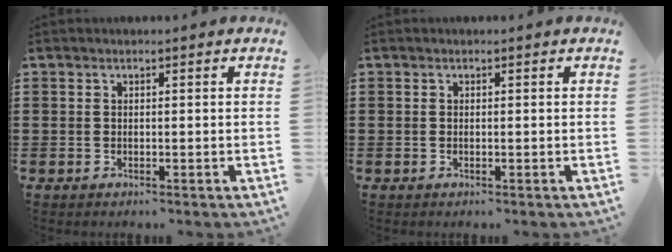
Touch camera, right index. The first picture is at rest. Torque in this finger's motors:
{"motor_torque": [1.01, 1.13, 0.00, 0.00]}